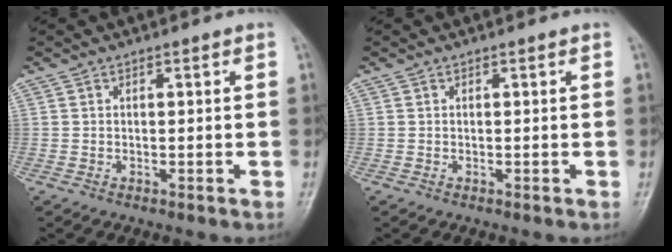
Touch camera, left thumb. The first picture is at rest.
{"total": 0.0}